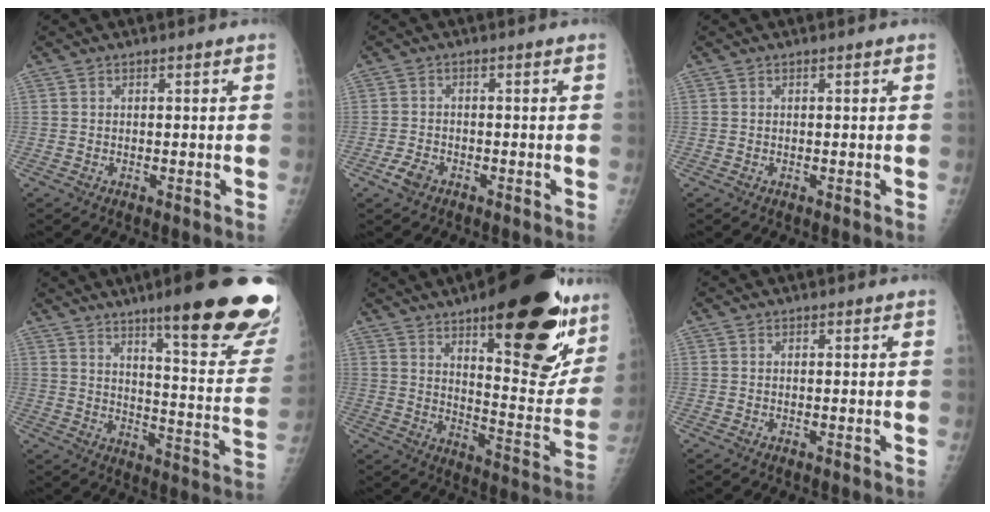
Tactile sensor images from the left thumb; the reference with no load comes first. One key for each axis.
{"total": 2.7, "fx": -1.6, "fy": 1.6, "fz": 1.5, "tx": -0.031, "ty": 0.008, "tz": -0.028}
{"total": 0.0}
{"total": 25.2, "fx": 16.2, "fy": 3.8, "fz": 18.9, "tx": -0.215, "ty": -0.078, "tz": 0.221}
{"total": 29.6, "fx": 15.9, "fy": 9.5, "fz": 23.1, "tx": -0.268, "ty": -0.062, "tz": 0.229}
{"total": 0.0}